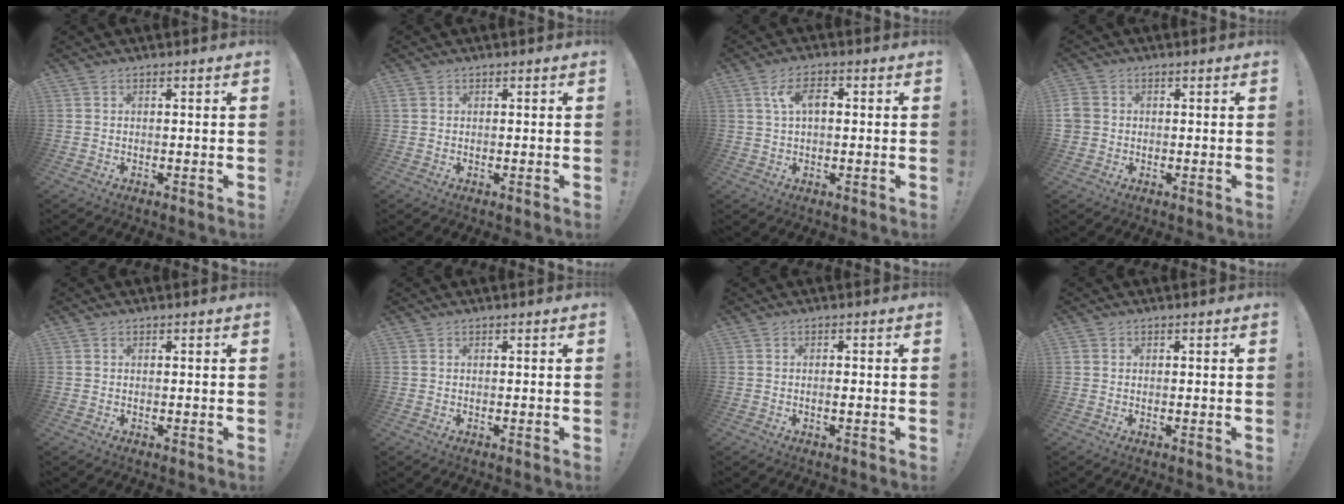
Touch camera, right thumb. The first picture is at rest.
{"total": 1.1, "force": [0.5, 0.9, 0.4], "torque": [-0.005, 0.002, 0.010]}
{"total": 6.3, "force": [1.4, 3.1, 5.3], "torque": [-0.096, 0.012, 0.023]}
{"total": 4.1, "force": [0.0, 3.7, 1.6], "torque": [-0.037, 0.003, 0.001]}
{"total": 0.0}
{"total": 0.0}
{"total": 1.5, "force": [-0.7, 0.2, 1.4], "torque": [-0.018, -0.002, -0.013]}
{"total": 0.8, "force": [0.2, 0.8, 0.2], "torque": [-0.010, 0.005, 0.006]}